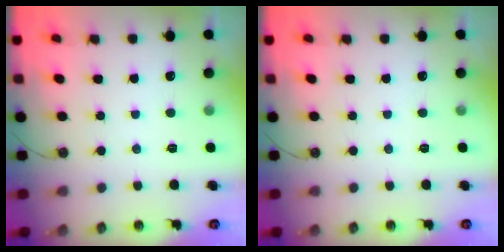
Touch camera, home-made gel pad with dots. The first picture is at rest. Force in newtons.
{"total": 0.0}